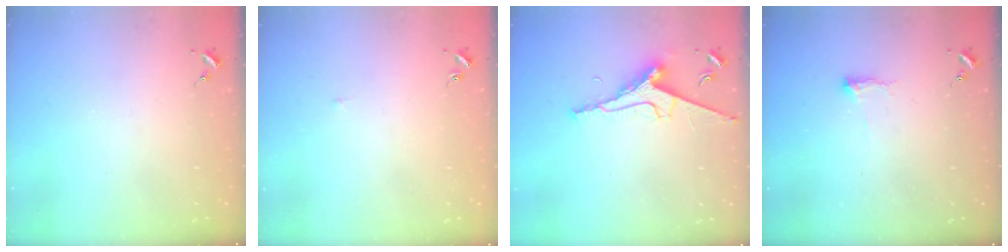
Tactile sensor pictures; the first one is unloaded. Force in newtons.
{"total": 1.8, "press": 1.8, "slide": 0.3}
{"total": 9.5, "press": 9.4, "slide": 1.1}
{"total": 5.5, "press": 5.4, "slide": 0.9}